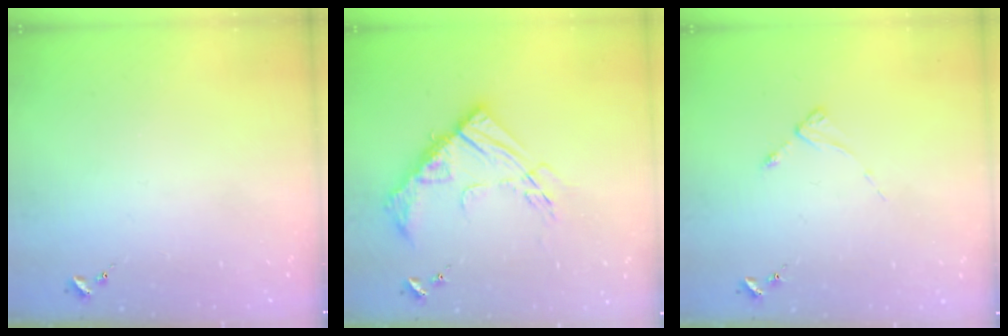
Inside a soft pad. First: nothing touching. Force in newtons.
{"total": 17.2, "press": 17.1, "slide": 1.6}
{"total": 2.4, "press": 2.4, "slide": 0.3}